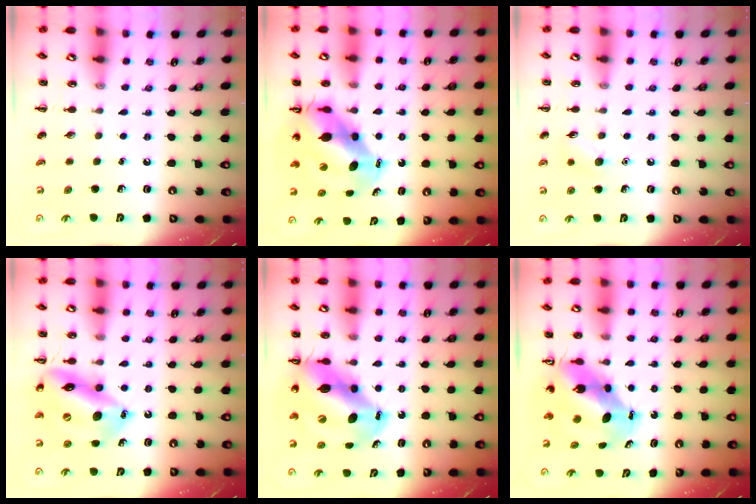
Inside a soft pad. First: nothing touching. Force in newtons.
{"total": 10.1, "press": 9.7, "slide": 2.8}
{"total": 6.7, "press": 6.5, "slide": 1.8}
{"total": 17.5, "press": 17.1, "slide": 3.6}
{"total": 12.9, "press": 12.3, "slide": 3.9}
{"total": 8.8, "press": 8.5, "slide": 2.4}